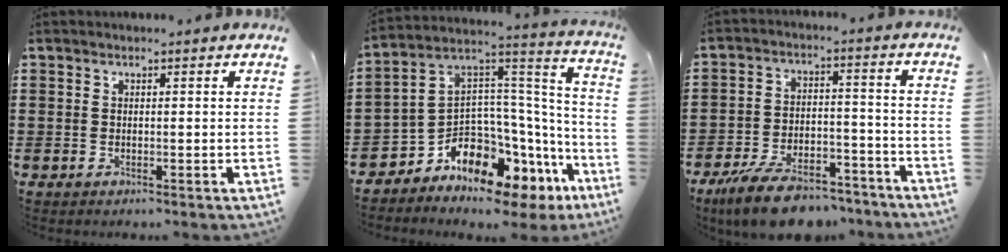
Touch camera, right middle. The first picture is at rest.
{"total": 6.7, "force": [-5.9, 2.8, 1.7], "torque": [-0.065, -0.035, -0.125]}
{"total": 9.8, "force": [-8.4, 2.5, 4.6], "torque": [-0.085, 0.023, -0.158]}